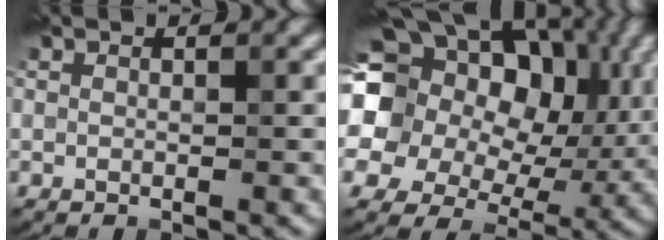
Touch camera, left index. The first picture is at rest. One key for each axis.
{"total": 21.9, "fx": 7.2, "fy": 16.5, "fz": 12.4, "tx": -0.229, "ty": 0.039, "tz": 0.094}